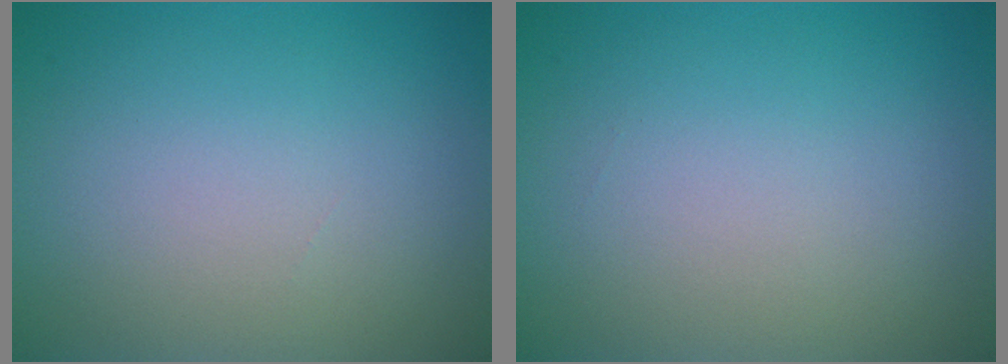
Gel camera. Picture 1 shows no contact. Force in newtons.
{"total": 0.0}